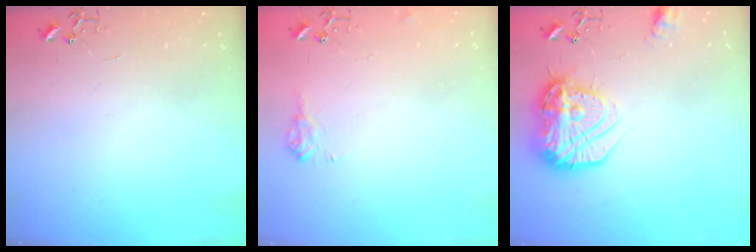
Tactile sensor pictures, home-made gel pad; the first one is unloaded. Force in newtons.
{"total": 7.7, "press": 7.7, "slide": 0.1}
{"total": 19.3, "press": 19.2, "slide": 1.6}